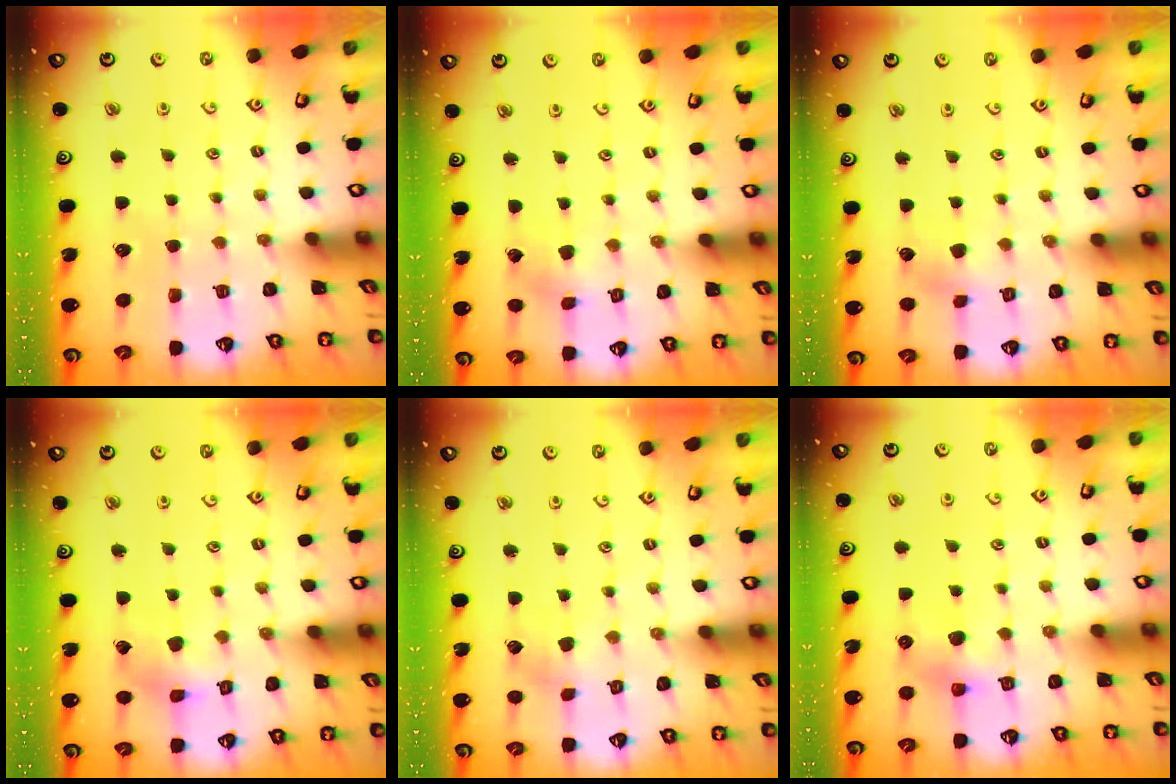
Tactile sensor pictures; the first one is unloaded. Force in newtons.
{"total": 2.4, "press": 2.4, "slide": 0.3}
{"total": 3.4, "press": 3.3, "slide": 0.4}
{"total": 4.3, "press": 4.3, "slide": 0.5}
{"total": 2.6, "press": 2.6, "slide": 0.4}
{"total": 5.7, "press": 5.7, "slide": 0.5}